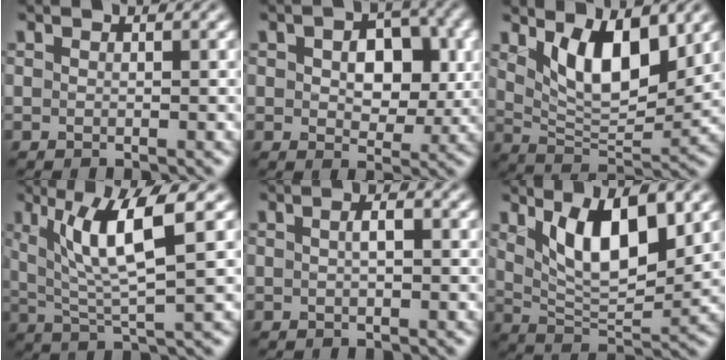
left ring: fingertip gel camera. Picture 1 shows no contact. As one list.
[{"total": 6.2, "force": [0.9, 3.8, 4.8], "torque": [-0.072, -0.003, 0.013]}, {"total": 7.2, "force": [3.0, 3.1, 5.8], "torque": [-0.102, -0.014, 0.056]}, {"total": 7.3, "force": [2.7, 1.3, 6.7], "torque": [-0.121, 0.001, 0.050]}, {"total": 1.2, "force": [0.1, 0.3, 1.2], "torque": [-0.024, 0.003, 0.002]}, {"total": 7.7, "force": [2.8, 3.0, 6.5], "torque": [-0.115, -0.011, 0.054]}]